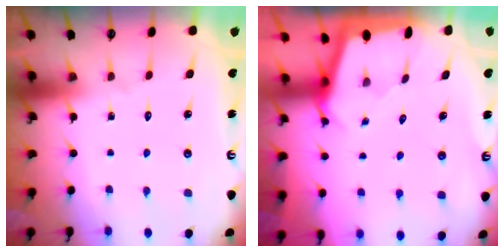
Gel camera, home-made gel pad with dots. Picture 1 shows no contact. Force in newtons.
{"total": 1.7, "press": 1.7, "slide": 0.2}